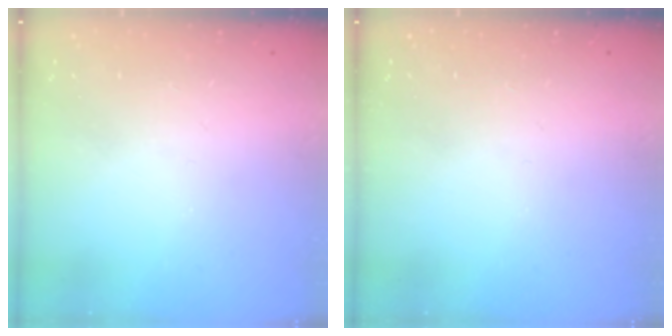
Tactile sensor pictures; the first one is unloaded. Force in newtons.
{"total": 0.0}